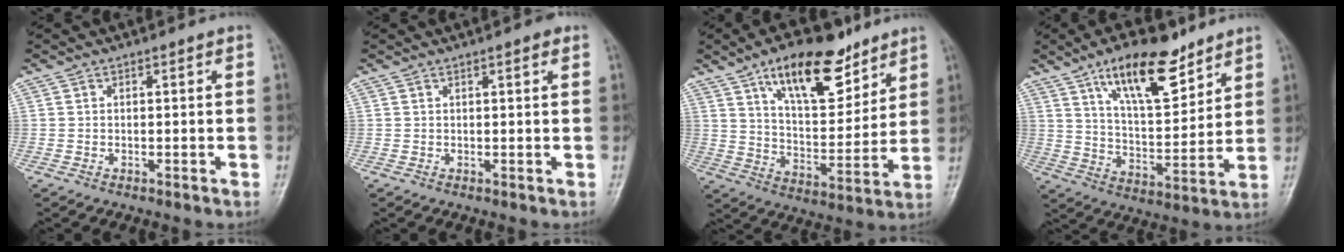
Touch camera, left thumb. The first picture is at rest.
{"total": 1.9, "force": [1.1, 0.4, 1.5], "torque": [-0.018, 0.001, 0.011]}
{"total": 17.4, "force": [10.8, 7.6, 11.3], "torque": [-0.136, -0.054, 0.182]}
{"total": 15.7, "force": [9.9, 6.1, 10.5], "torque": [-0.141, -0.054, 0.173]}